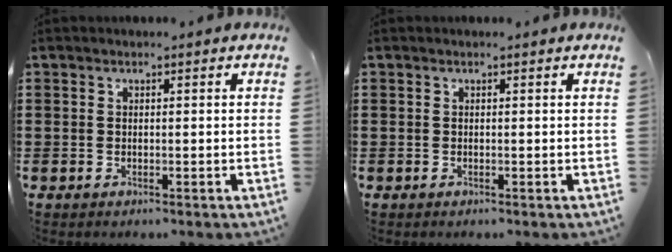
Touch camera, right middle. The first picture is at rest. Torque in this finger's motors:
{"motor_torque": [-0.16, -0.17, -0.02, -0.01]}